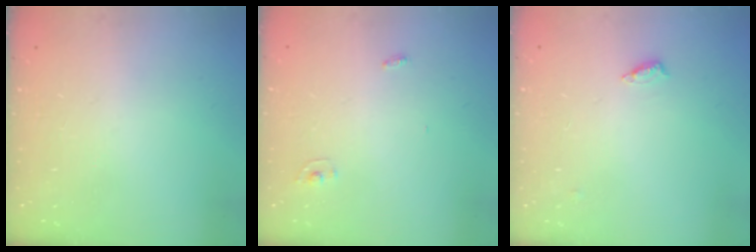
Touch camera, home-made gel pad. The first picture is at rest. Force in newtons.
{"total": 2.4, "press": 2.4, "slide": 0.2}
{"total": 4.4, "press": 4.1, "slide": 1.4}